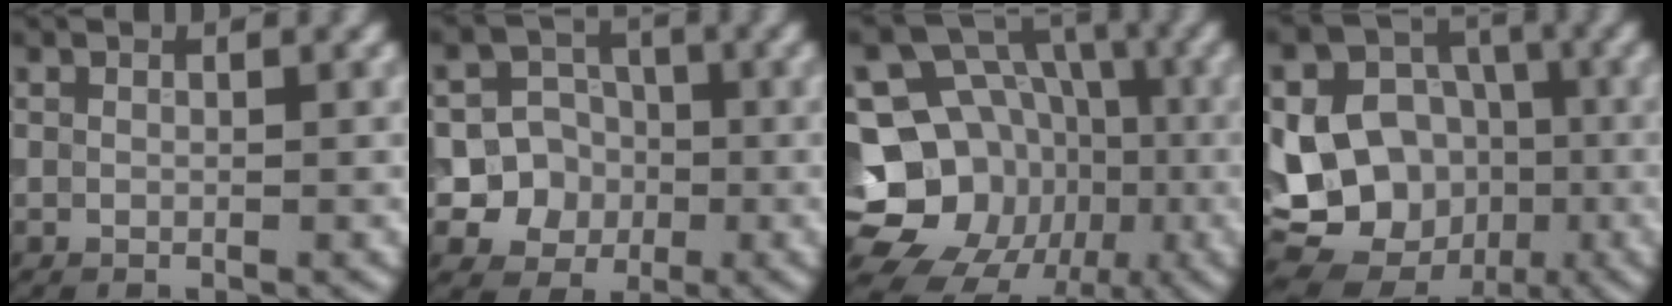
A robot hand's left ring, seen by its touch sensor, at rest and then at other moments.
{"total": 7.3, "force": [-1.3, 7.1, 1.4], "torque": [-0.010, 0.015, -0.043]}
{"total": 16.1, "force": [-4.3, 13.9, 6.9], "torque": [-0.127, -0.007, -0.088]}
{"total": 14.0, "force": [-2.6, 12.6, 5.4], "torque": [-0.110, -0.022, -0.044]}